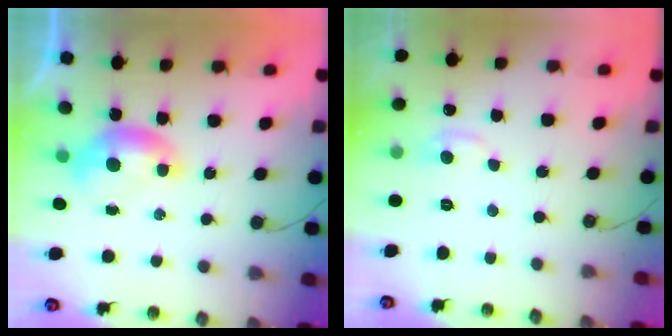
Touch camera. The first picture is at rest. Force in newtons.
{"total": 1.0, "press": 0.4, "slide": 0.9}